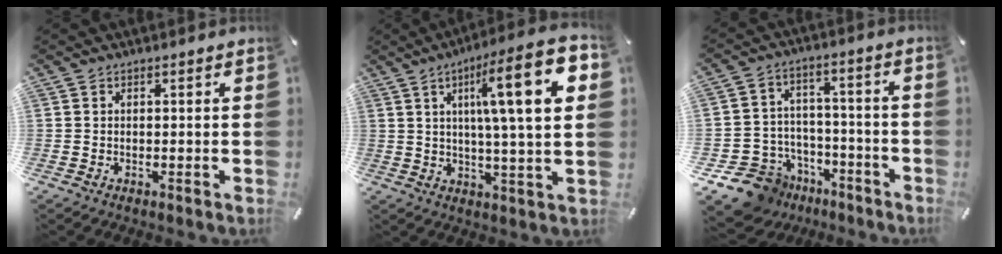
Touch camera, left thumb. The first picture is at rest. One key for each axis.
{"total": 18.4, "fx": 5.7, "fy": 2.3, "fz": 17.3, "tx": -0.272, "ty": -0.020, "tz": 0.068}
{"total": 11.9, "fx": -7.7, "fy": 8.6, "fz": 2.5, "tx": -0.047, "ty": 0.049, "tz": -0.128}